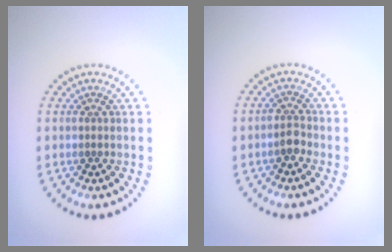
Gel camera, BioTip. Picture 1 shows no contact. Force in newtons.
{"total": 1.5, "press": 1.2, "slide": 0.9}